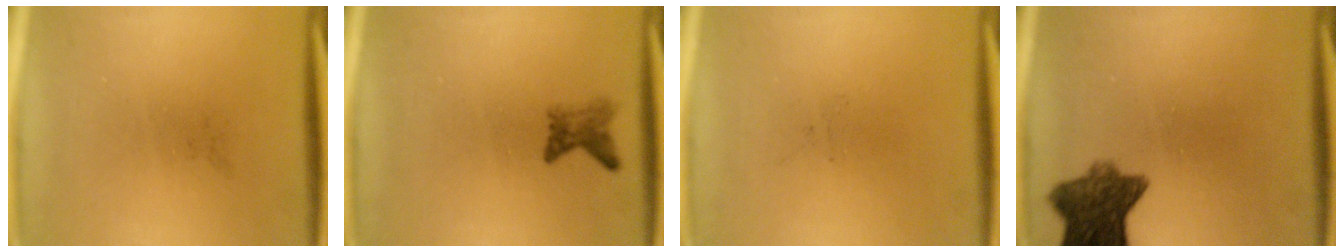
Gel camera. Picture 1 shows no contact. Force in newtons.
{"total": 1.9}
{"total": 0.0}
{"total": 8.6}